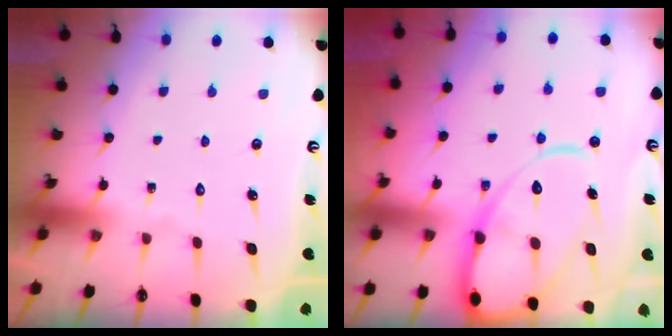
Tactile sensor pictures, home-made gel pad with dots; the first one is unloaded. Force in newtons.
{"total": 14.8, "press": 14.7, "slide": 1.5}